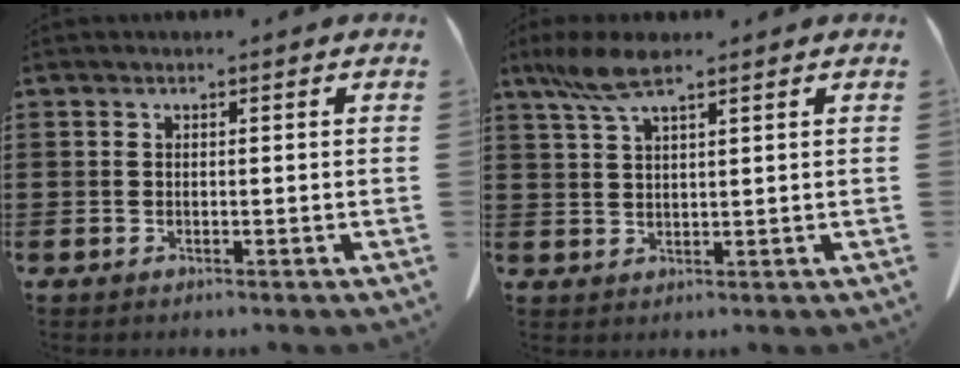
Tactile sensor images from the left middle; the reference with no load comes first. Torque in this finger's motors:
{"motor_torque": [0.57, -0.21, 0.39, 0.06]}